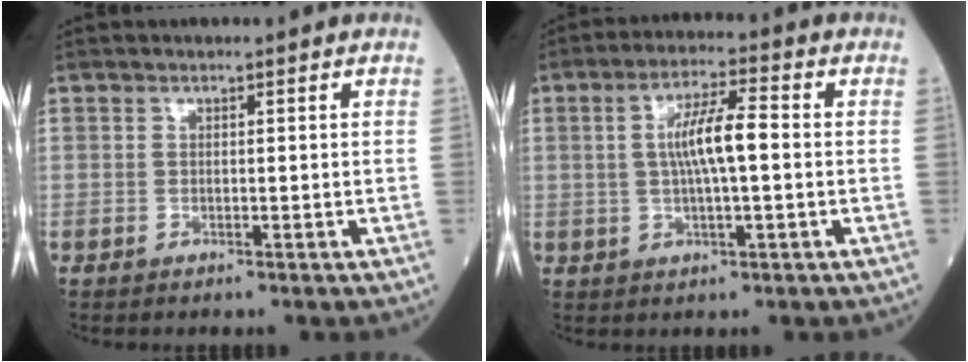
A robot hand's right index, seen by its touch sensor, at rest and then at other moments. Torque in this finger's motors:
{"motor_torque": [0.66, -0.40, 0.61, 0.16]}